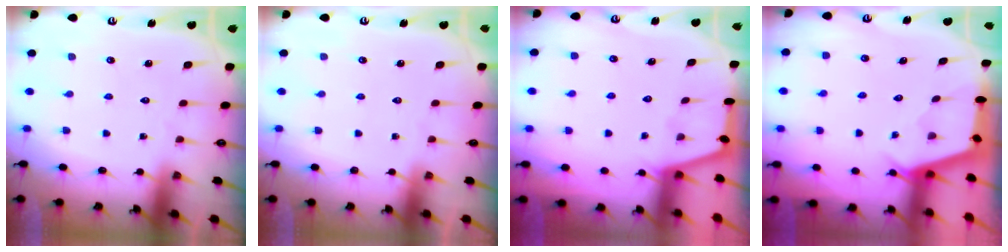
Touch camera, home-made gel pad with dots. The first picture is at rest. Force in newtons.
{"total": 0.0}
{"total": 1.5, "press": 1.5, "slide": 0.2}
{"total": 2.5, "press": 2.5, "slide": 0.3}